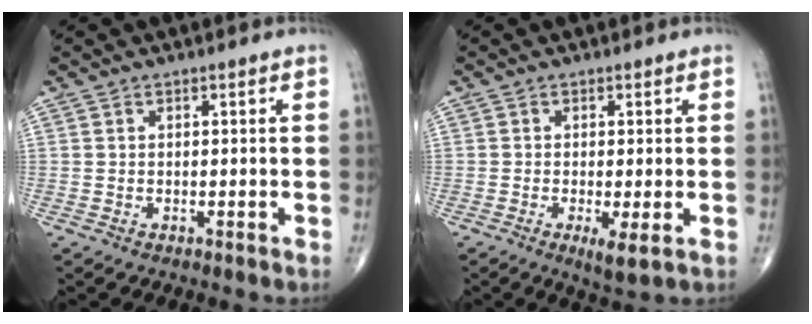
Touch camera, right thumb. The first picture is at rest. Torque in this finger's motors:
{"motor_torque": [-0.36, 0.05, -0.32, -0.28, 0.00]}